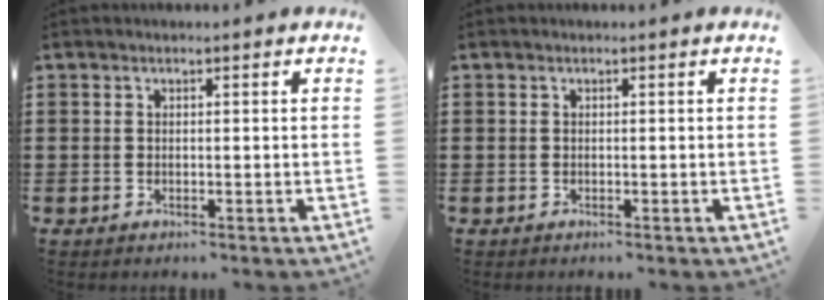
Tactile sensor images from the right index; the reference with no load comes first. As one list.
[{"total": 0.0}]